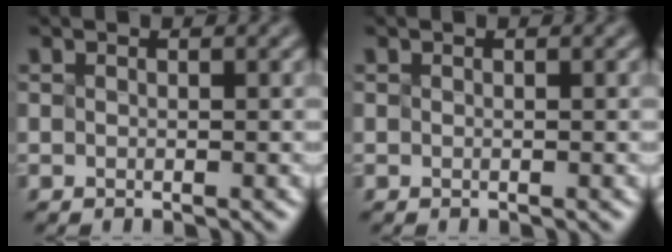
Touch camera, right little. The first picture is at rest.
{"total": 0.0}